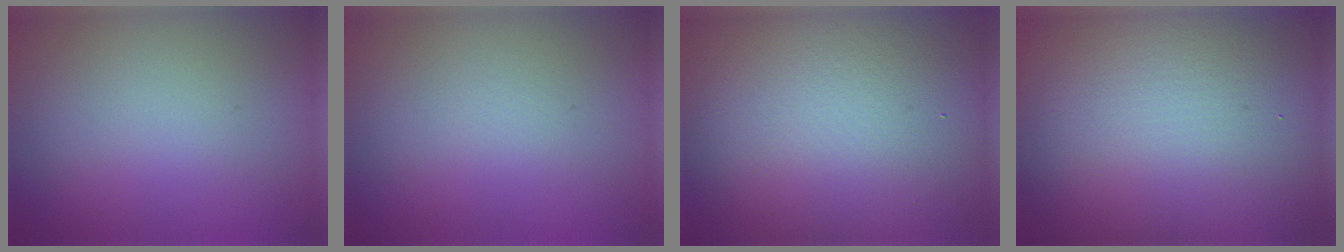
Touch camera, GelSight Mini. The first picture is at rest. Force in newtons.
{"total": 0.0}
{"total": 16.8, "press": 16.8, "slide": 0.8}
{"total": 23.0, "press": 23.0, "slide": 1.7}